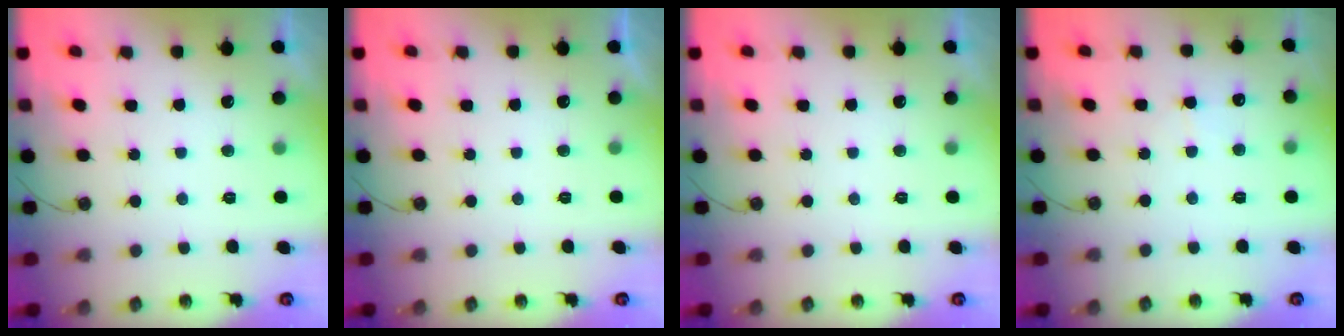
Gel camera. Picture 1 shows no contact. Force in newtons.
{"total": 0.0}
{"total": 0.0}
{"total": 3.8, "press": 3.7, "slide": 0.7}